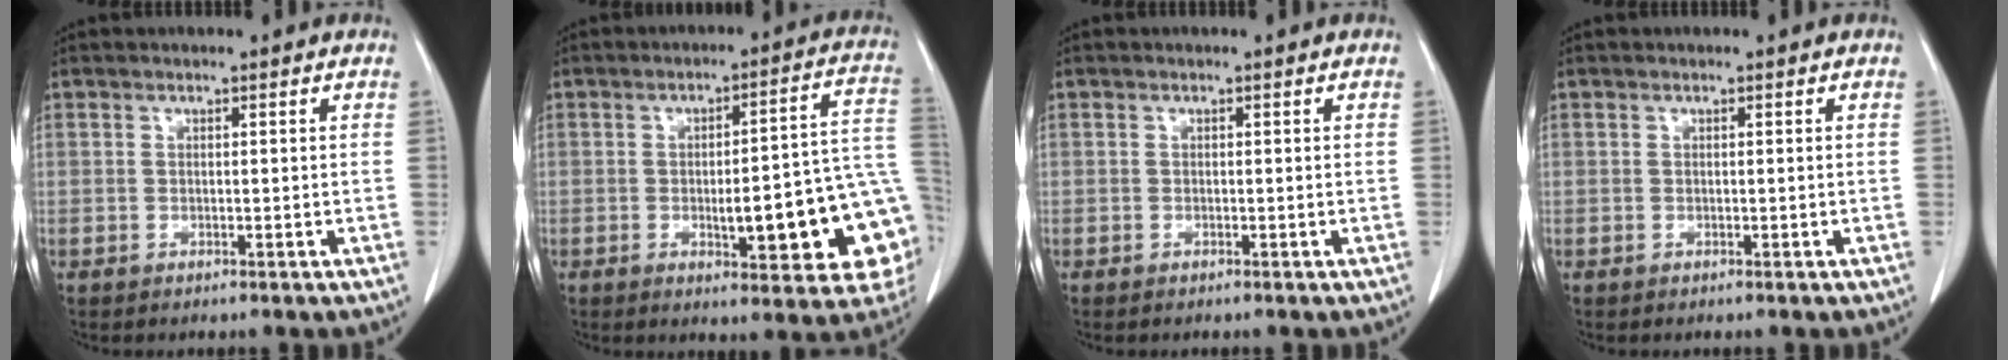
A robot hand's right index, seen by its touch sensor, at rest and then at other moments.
{"total": 17.0, "force": [-3.7, 3.4, 16.3], "torque": [-0.127, 0.032, -0.034]}
{"total": 0.0}
{"total": 0.0}